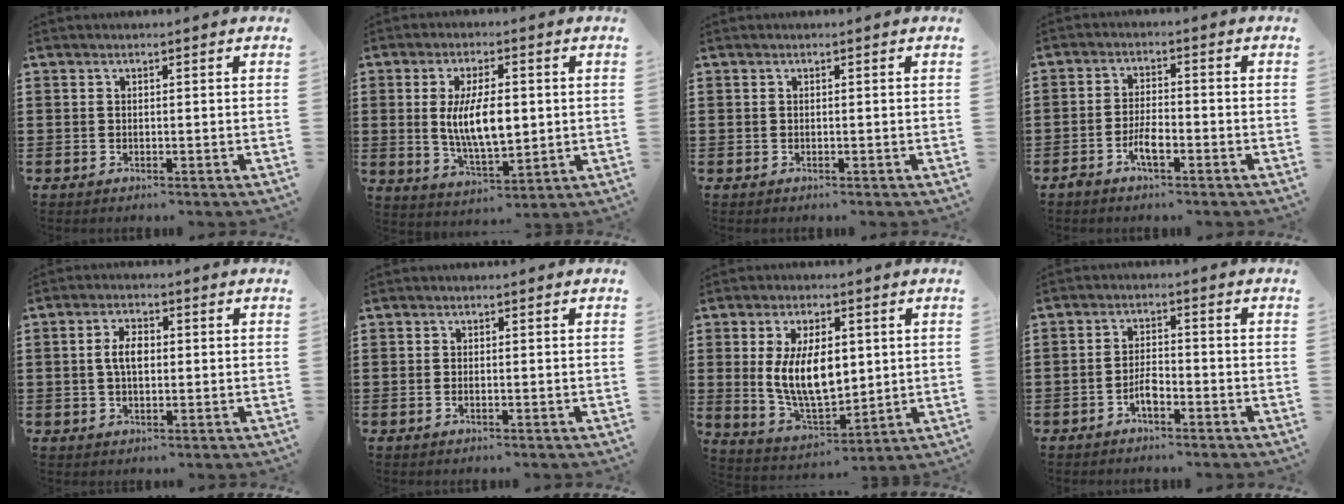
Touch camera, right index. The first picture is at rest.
{"total": 9.0, "force": [0.7, 3.7, 8.2], "torque": [-0.150, -0.001, 0.006]}
{"total": 0.0}
{"total": 3.7, "force": [-2.1, 1.1, 2.9], "torque": [-0.064, 0.001, -0.042]}
{"total": 4.1, "force": [0.3, 2.0, 3.5], "torque": [-0.070, 0.009, 0.002]}
{"total": 0.0}
{"total": 10.5, "force": [1.4, 5.5, 8.9], "torque": [-0.191, 0.000, 0.022]}
{"total": 3.0, "force": [-1.7, 1.0, 2.2], "torque": [-0.047, 0.004, -0.034]}